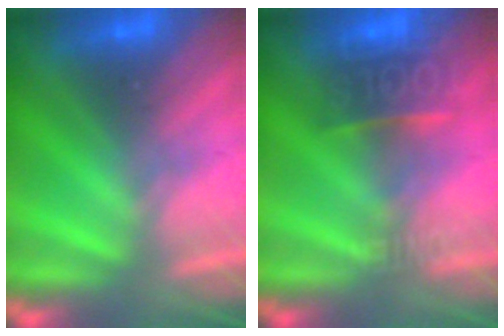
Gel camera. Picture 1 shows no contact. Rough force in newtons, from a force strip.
{"total": 6.5}